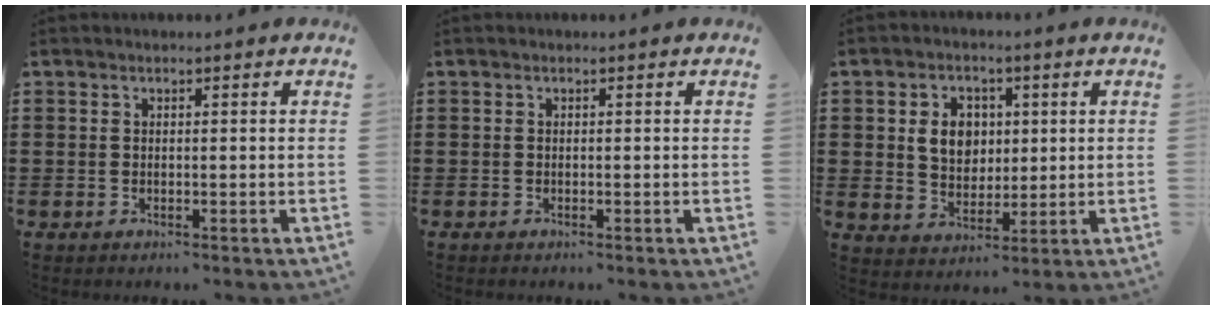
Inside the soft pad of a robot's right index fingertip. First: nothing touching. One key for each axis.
{"total": 0.0}
{"total": 6.2, "fx": 1.3, "fy": 5.0, "fz": 3.4, "tx": -0.079, "ty": 0.014, "tz": 0.018}